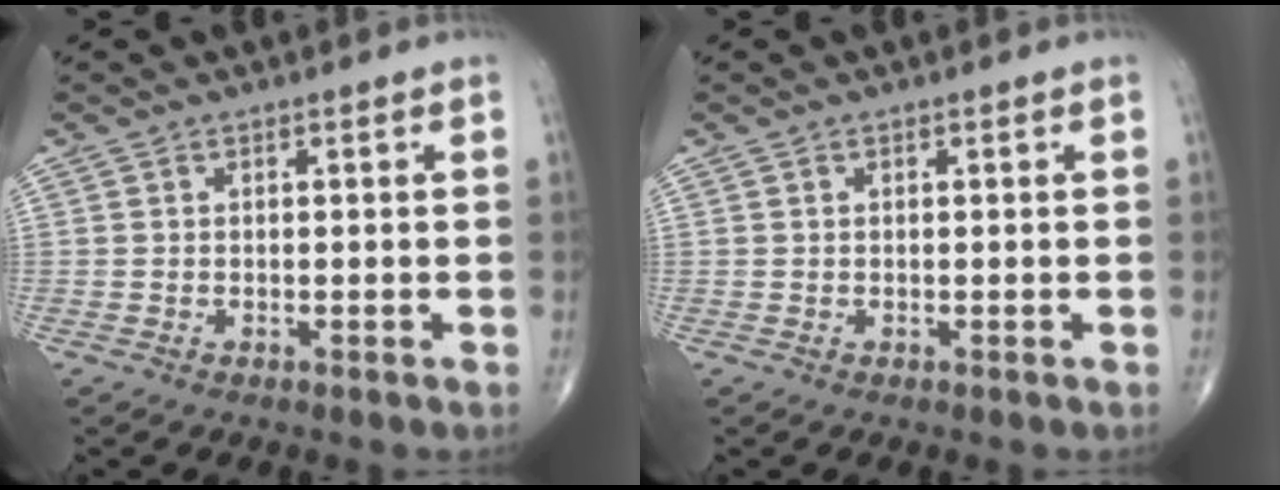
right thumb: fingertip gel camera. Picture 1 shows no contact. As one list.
[{"total": 0.0}]